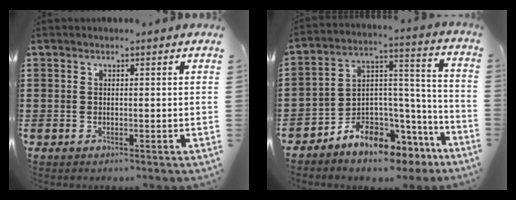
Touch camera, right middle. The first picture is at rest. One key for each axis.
{"total": 7.2, "fx": -6.7, "fy": 2.5, "fz": 1.0, "tx": -0.023, "ty": 0.006, "tz": -0.128}